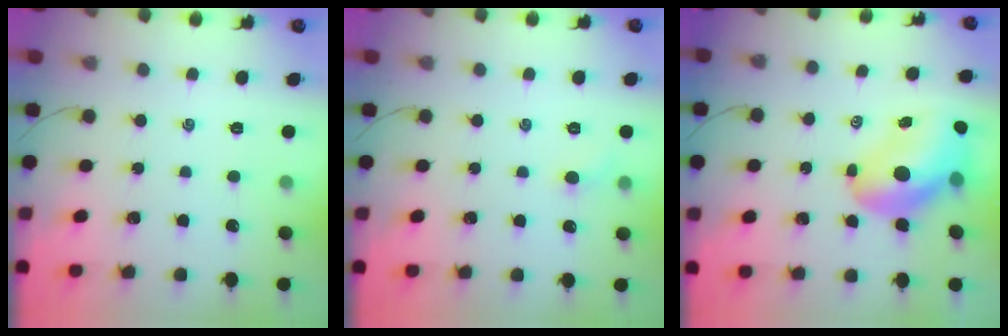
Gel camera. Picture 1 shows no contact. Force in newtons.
{"total": 3.4, "press": 3.3, "slide": 1.1}
{"total": 12.2, "press": 11.7, "slide": 3.6}